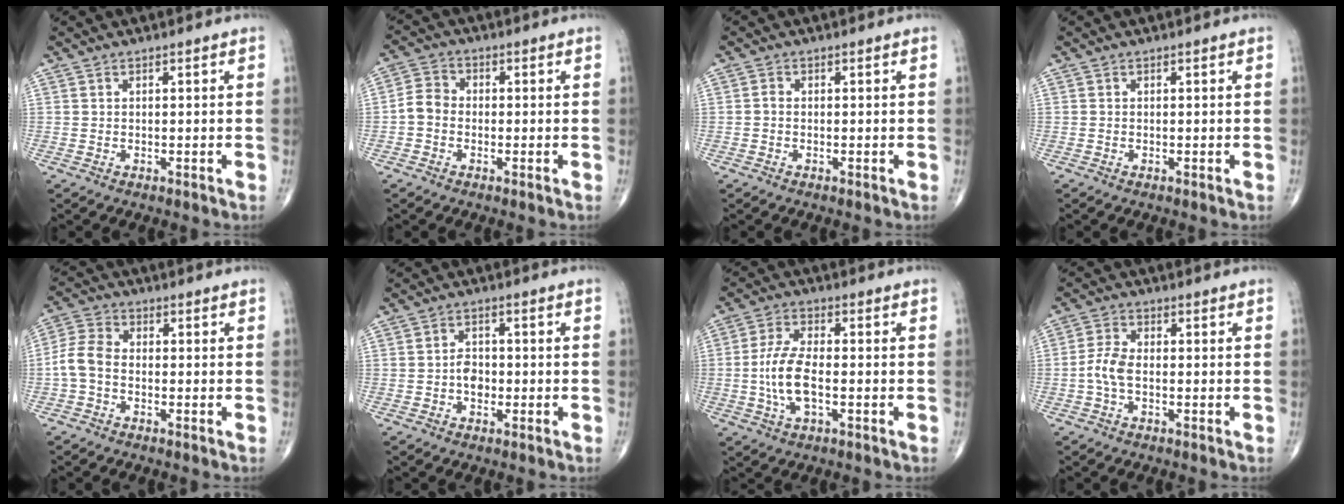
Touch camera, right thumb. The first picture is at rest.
{"total": 4.4, "force": [-1.1, 3.6, 2.3], "torque": [-0.034, 0.015, -0.031]}
{"total": 0.8, "force": [-0.2, 0.6, 0.5], "torque": [-0.006, 0.001, -0.008]}
{"total": 0.0}
{"total": 5.0, "force": [-1.2, 3.3, 3.5], "torque": [-0.073, 0.016, -0.038]}
{"total": 3.3, "force": [-0.8, 2.4, 2.1], "torque": [-0.023, 0.011, -0.018]}
{"total": 8.7, "force": [-1.5, 3.7, 7.8], "torque": [-0.164, 0.010, -0.031]}
{"total": 4.3, "force": [-0.9, 2.2, 3.6], "torque": [-0.083, 0.013, -0.024]}